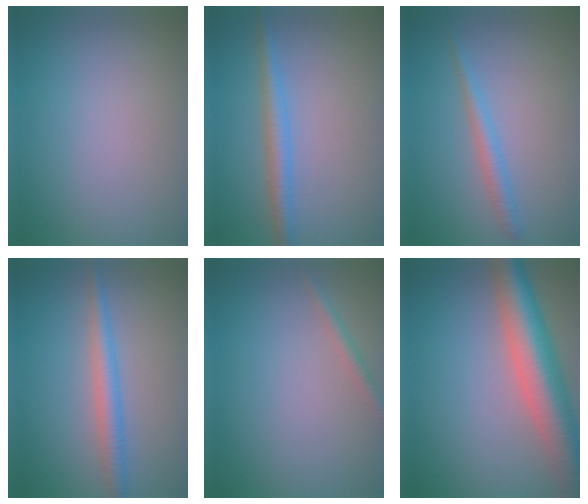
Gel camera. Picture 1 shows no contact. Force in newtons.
{"total": 2.7, "press": 2.7, "slide": 0.0}
{"total": 1.8, "press": 1.8, "slide": 0.1}
{"total": 2.7, "press": 2.7, "slide": 0.1}
{"total": 1.2, "press": 1.2, "slide": 0.0}
{"total": 9.0, "press": 9.0, "slide": 0.5}